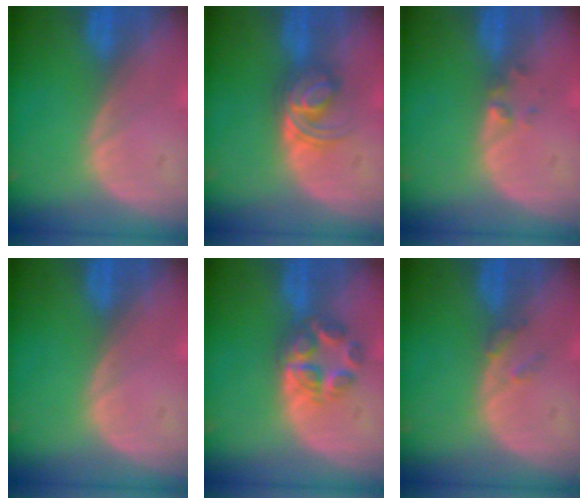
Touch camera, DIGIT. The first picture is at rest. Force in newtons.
{"total": 5.9, "press": 5.2, "slide": 2.9}
{"total": 1.4, "press": 1.2, "slide": 0.7}
{"total": 0.0}
{"total": 6.0, "press": 5.5, "slide": 2.2}
{"total": 1.6, "press": 1.6, "slide": 0.2}